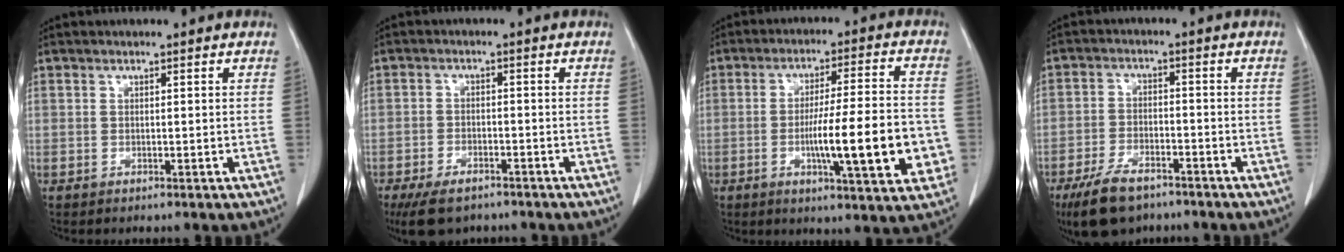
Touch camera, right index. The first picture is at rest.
{"total": 7.5, "force": [-5.6, 3.3, 3.6], "torque": [-0.062, -0.006, -0.091]}
{"total": 14.7, "force": [-3.3, 1.7, 14.2], "torque": [-0.215, 0.001, -0.045]}
{"total": 8.8, "force": [-6.4, 3.6, 4.9], "torque": [-0.096, -0.012, -0.112]}